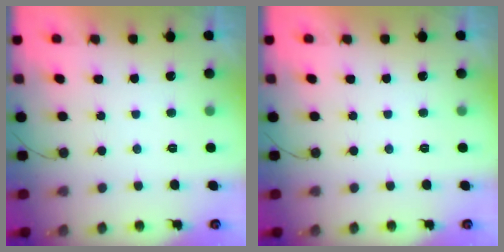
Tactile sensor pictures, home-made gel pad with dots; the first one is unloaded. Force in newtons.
{"total": 0.0}